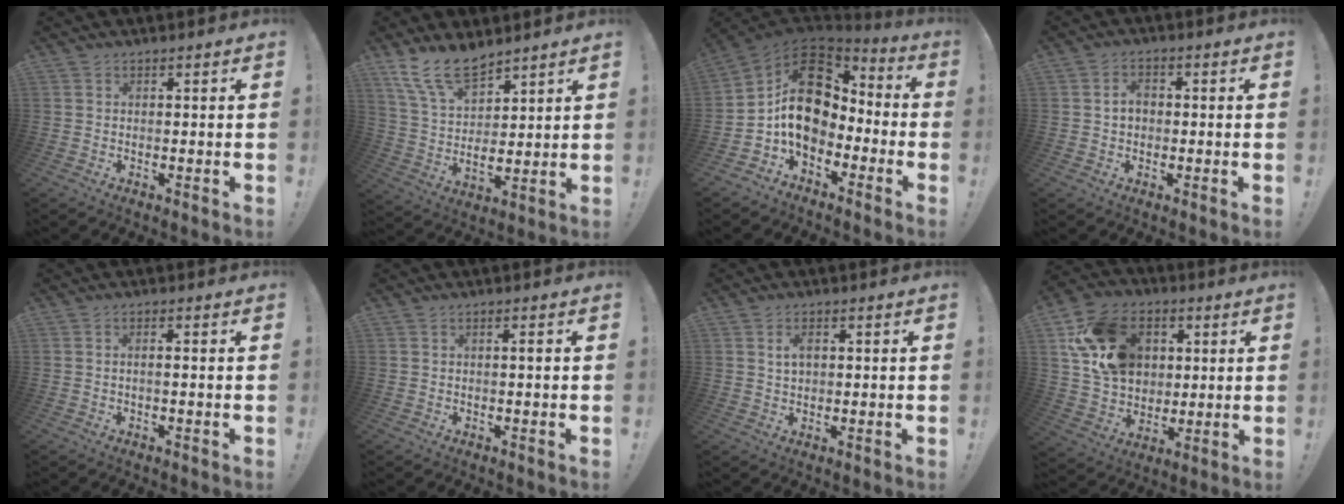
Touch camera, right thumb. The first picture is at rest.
{"total": 13.9, "force": [10.3, 6.3, 7.0], "torque": [-0.135, -0.061, 0.196]}
{"total": 16.8, "force": [1.6, 12.2, 11.4], "torque": [-0.174, 0.007, 0.037]}
{"total": 3.7, "force": [0.2, 2.7, 2.5], "torque": [-0.034, 0.003, 0.000]}
{"total": 1.6, "force": [-0.7, 0.0, 1.4], "torque": [-0.029, 0.003, -0.013]}
{"total": 0.9, "force": [0.0, -0.1, 0.9], "torque": [-0.015, -0.001, -0.003]}
{"total": 3.3, "force": [1.2, 1.7, 2.5], "torque": [-0.037, -0.002, 0.017]}
{"total": 19.5, "force": [6.4, 15.2, 10.5], "torque": [-0.162, -0.007, 0.130]}